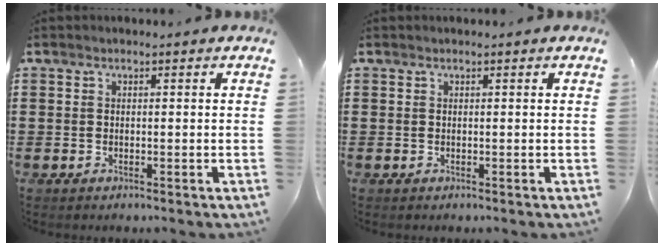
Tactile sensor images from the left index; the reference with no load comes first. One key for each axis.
{"total": 0.0}